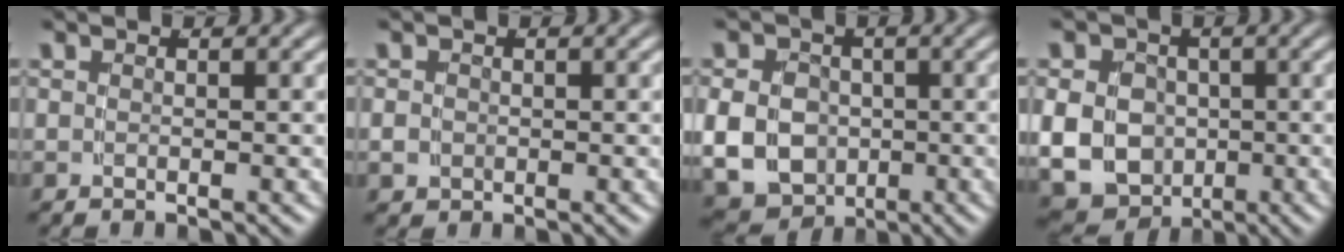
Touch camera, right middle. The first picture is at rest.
{"total": 0.8, "force": [0.0, 0.8, 0.2], "torque": [-0.006, -0.006, 0.004]}
{"total": 9.7, "force": [-1.9, 8.7, 3.8], "torque": [-0.091, -0.045, -0.020]}
{"total": 11.2, "force": [-2.1, 10.2, 4.1], "torque": [-0.101, -0.050, -0.026]}